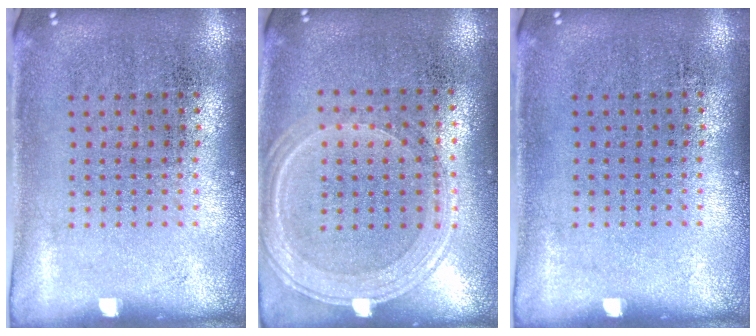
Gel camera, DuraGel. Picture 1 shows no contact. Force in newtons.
{"total": 1.2, "press": 1.2, "slide": 0.3}
{"total": 0.0}